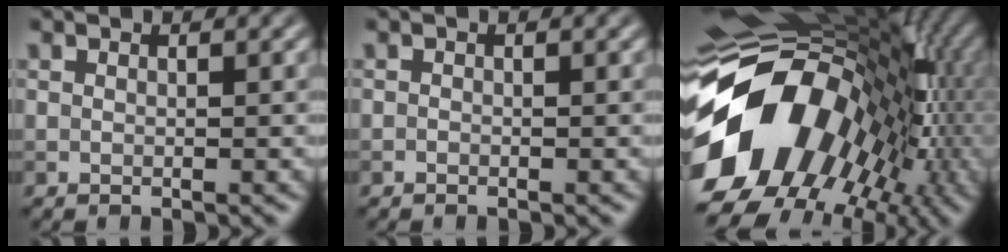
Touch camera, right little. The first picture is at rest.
{"total": 0.0}
{"total": 17.5, "force": [-2.7, 13.0, 11.5], "torque": [-0.196, -0.015, -0.042]}